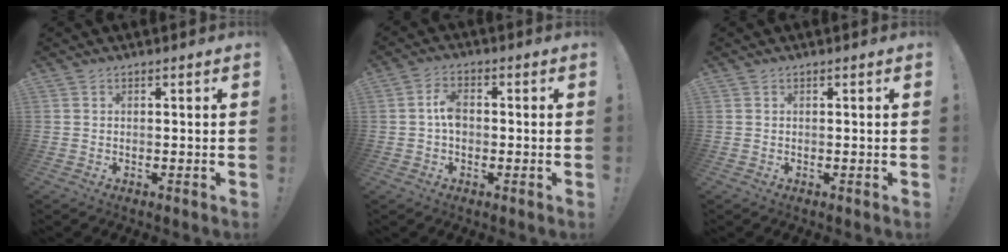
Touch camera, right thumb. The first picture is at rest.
{"total": 5.3, "force": [-0.4, 3.2, 4.2], "torque": [-0.066, 0.012, -0.007]}
{"total": 0.0}